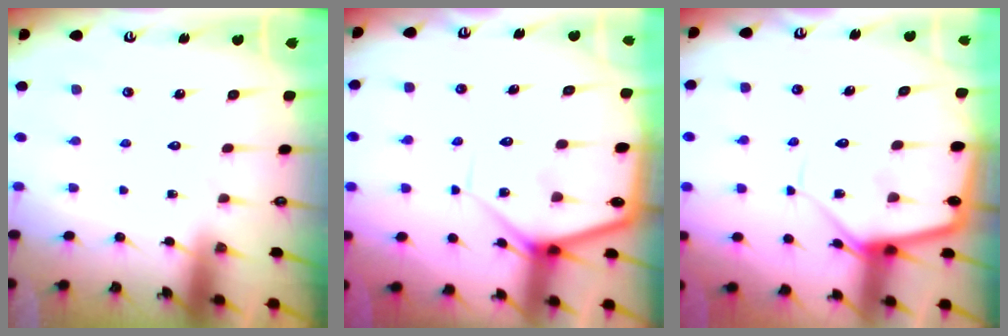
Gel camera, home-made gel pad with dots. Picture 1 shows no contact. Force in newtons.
{"total": 10.1, "press": 10.0, "slide": 0.8}
{"total": 10.5, "press": 10.5, "slide": 0.6}